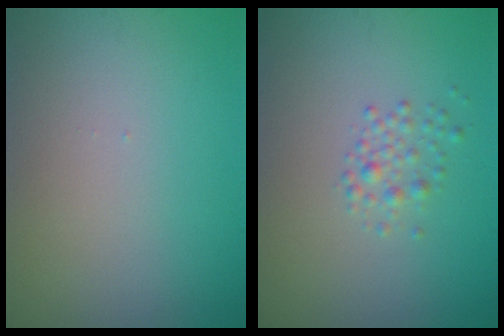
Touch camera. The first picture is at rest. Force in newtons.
{"total": 1.4, "press": 1.4, "slide": 0.0}